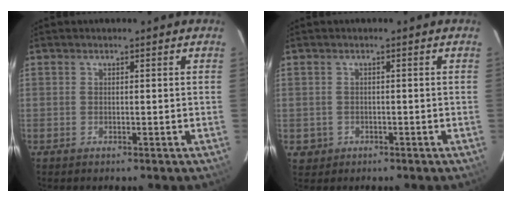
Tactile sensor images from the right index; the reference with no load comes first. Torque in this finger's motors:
{"motor_torque": [0.10, -0.01, -0.05, -0.03]}